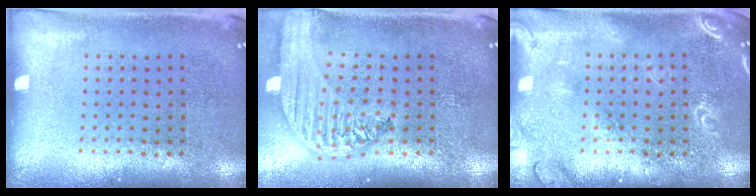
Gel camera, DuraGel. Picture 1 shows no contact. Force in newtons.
{"total": 3.0, "press": 2.4, "slide": 1.9}
{"total": 2.9, "press": 2.9, "slide": 0.4}